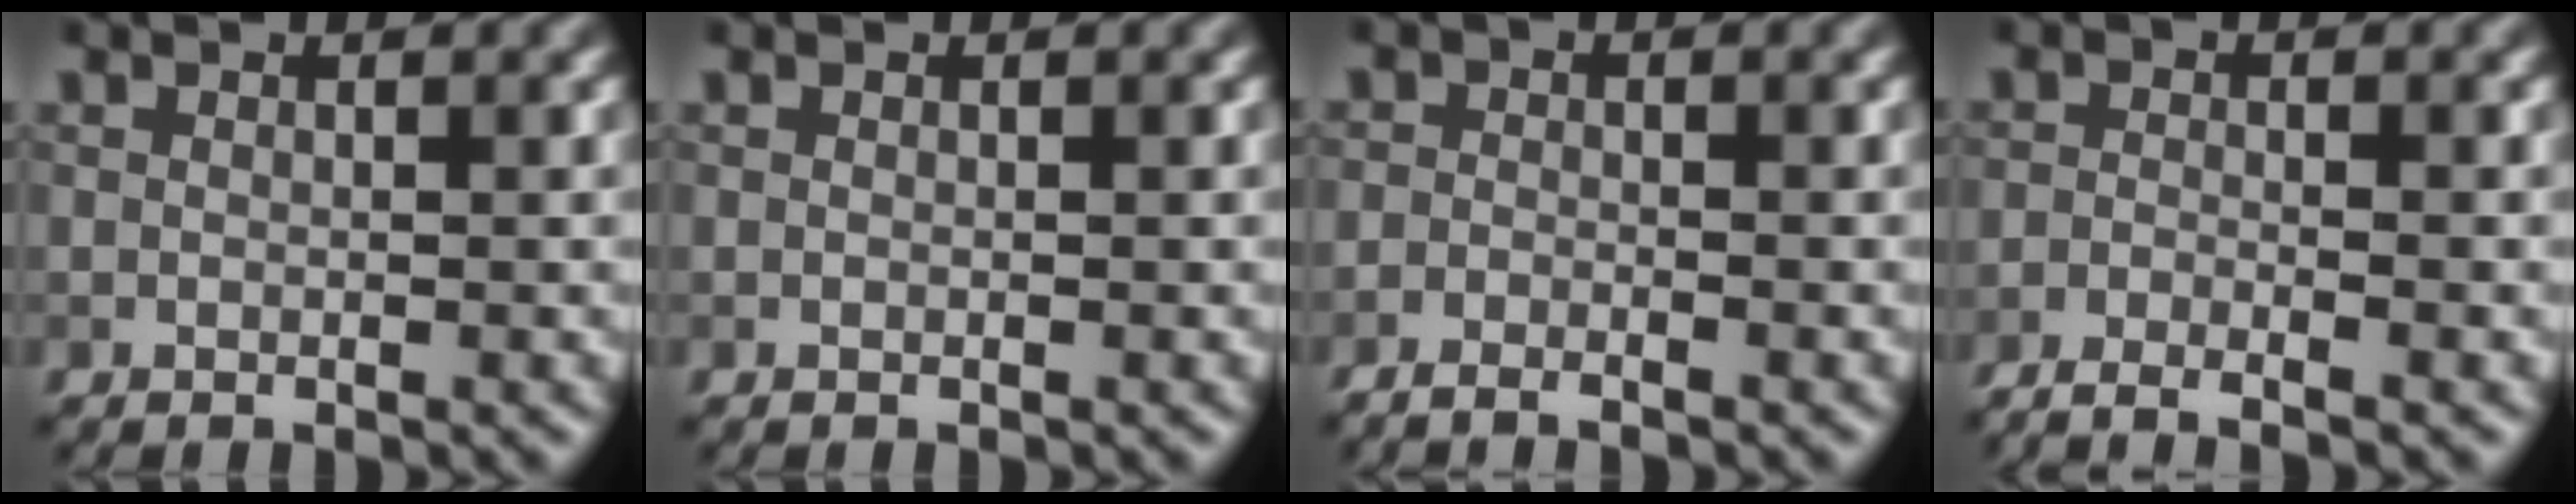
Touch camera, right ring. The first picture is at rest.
{"total": 0.0}
{"total": 2.1, "force": [-1.7, 0.5, 1.1], "torque": [-0.020, -0.002, -0.031]}
{"total": 4.0, "force": [-3.0, 0.7, 2.5], "torque": [-0.044, -0.007, -0.063]}